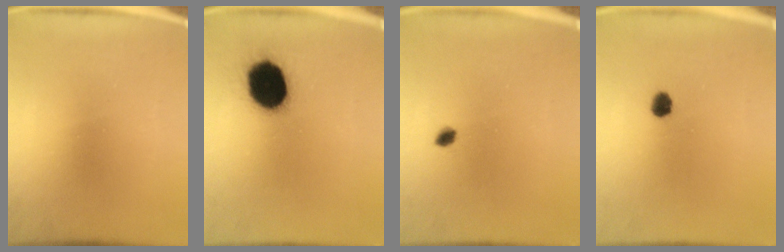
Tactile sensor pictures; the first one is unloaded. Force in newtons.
{"total": 17.4}
{"total": 1.5}
{"total": 2.7}